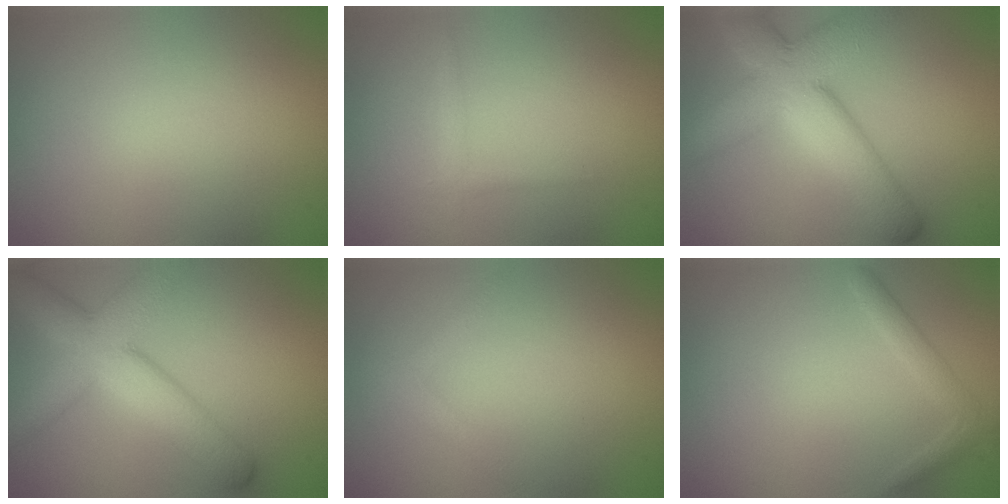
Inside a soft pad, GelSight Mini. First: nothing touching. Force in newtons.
{"total": 0.8, "press": 0.8, "slide": 0.1}
{"total": 9.0, "press": 9.0, "slide": 0.6}
{"total": 7.5, "press": 7.5, "slide": 0.4}
{"total": 1.3, "press": 1.3, "slide": 0.1}
{"total": 1.5, "press": 1.5, "slide": 0.1}